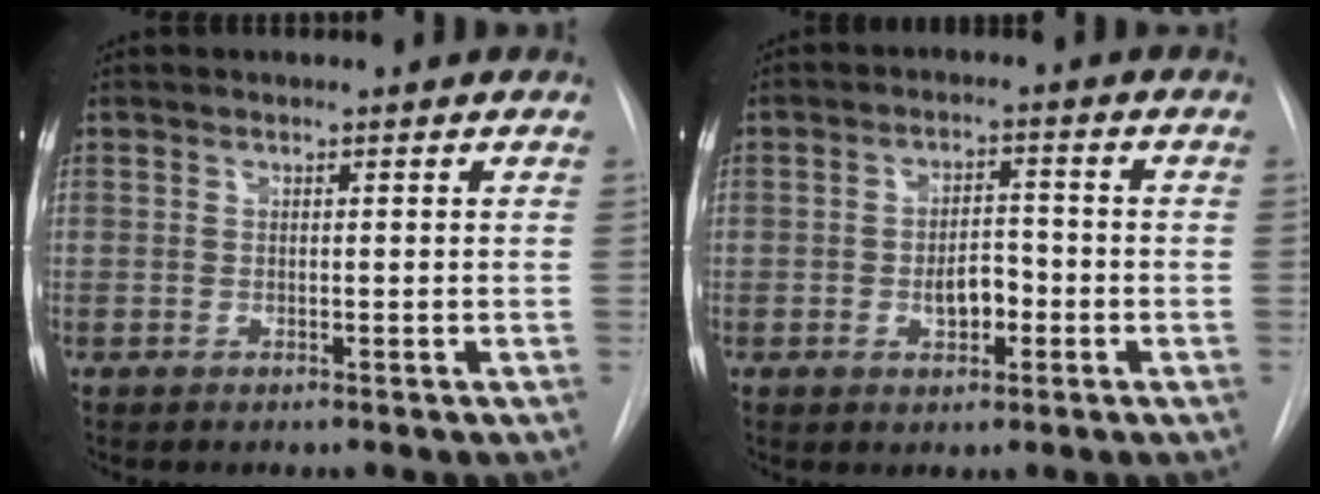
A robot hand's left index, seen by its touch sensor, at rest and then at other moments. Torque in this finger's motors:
{"motor_torque": [0.09, 0.05, 0.11, 0.06]}